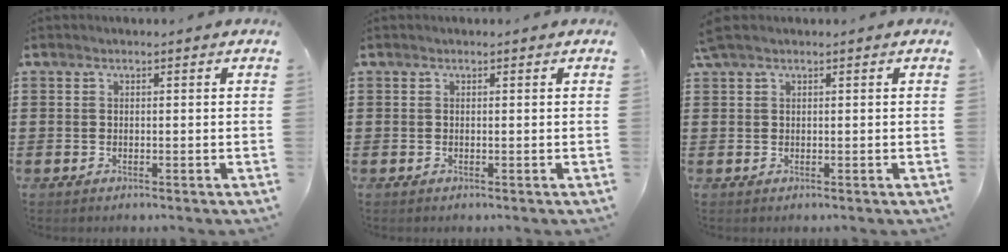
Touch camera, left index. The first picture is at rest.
{"total": 0.0}
{"total": 1.1, "force": [0.6, 0.3, 0.9], "torque": [-0.019, 0.003, 0.012]}